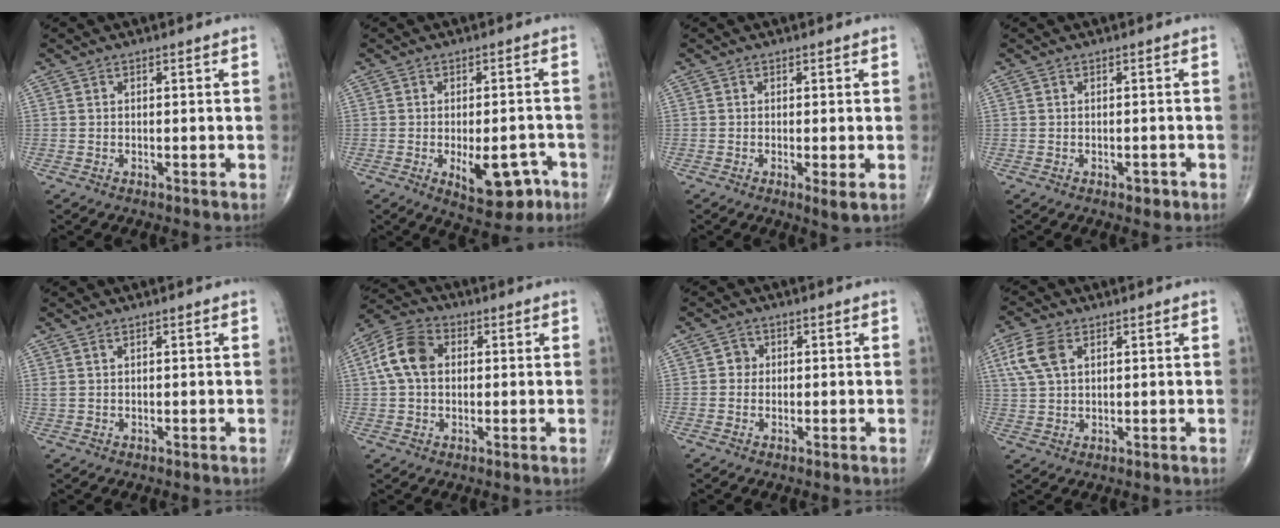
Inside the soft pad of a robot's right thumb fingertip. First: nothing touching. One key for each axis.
{"total": 9.5, "fx": -3.7, "fy": 4.6, "fz": 7.5, "tx": -0.083, "ty": 0.011, "tz": -0.041}
{"total": 2.4, "fx": -0.5, "fy": 0.3, "fz": 2.4, "tx": -0.044, "ty": -0.011, "tz": -0.010}
{"total": 1.4, "fx": -0.7, "fy": 0.8, "fz": 0.9, "tx": -0.005, "ty": 0.001, "tz": -0.010}
{"total": 1.1, "fx": 0.7, "fy": 0.4, "fz": 0.7, "tx": -0.019, "ty": 0.007, "tz": 0.019}
{"total": 9.3, "fx": 1.4, "fy": 6.6, "fz": 6.5, "tx": -0.123, "ty": 0.022, "tz": 0.018}
{"total": 1.9, "fx": 0.1, "fy": 1.8, "fz": 0.6, "tx": 0.003, "ty": 0.005, "tz": -0.004}
{"total": 6.8, "fx": 2.6, "fy": 3.9, "fz": 4.9, "tx": -0.112, "ty": 0.005, "tz": 0.055}